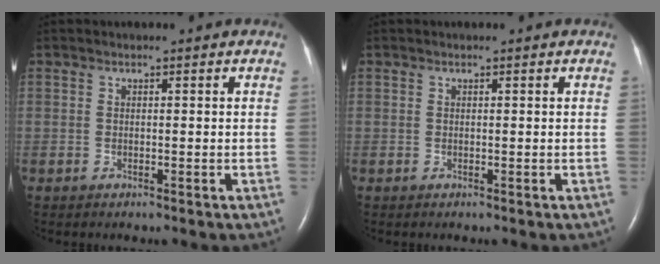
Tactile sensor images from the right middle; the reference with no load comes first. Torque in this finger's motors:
{"motor_torque": [0.00, 0.00, 0.00, 0.00]}